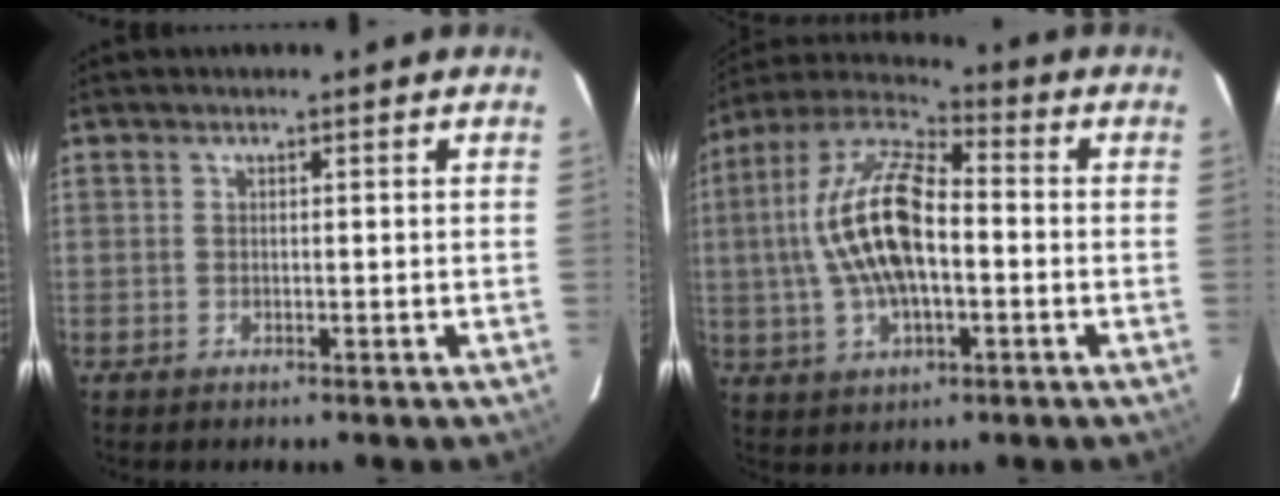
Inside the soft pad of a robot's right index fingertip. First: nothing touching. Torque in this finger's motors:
{"motor_torque": [1.32, -0.65, 1.05, 0.21]}